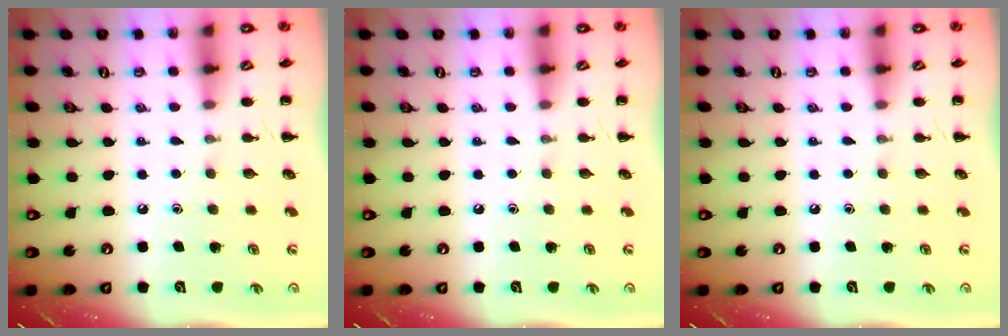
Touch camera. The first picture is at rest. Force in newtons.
{"total": 0.0}
{"total": 0.0}